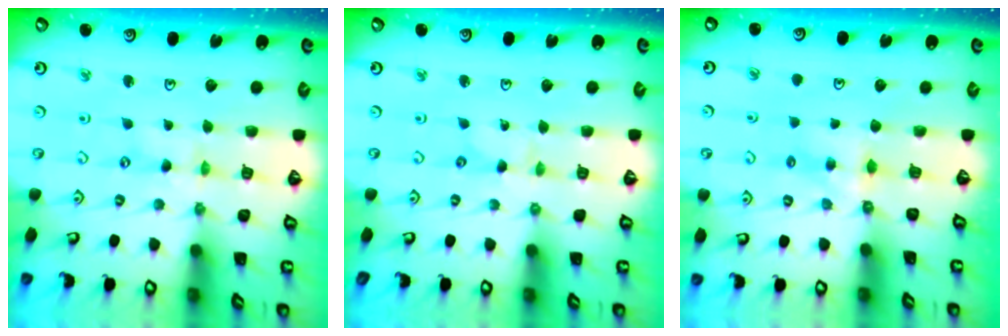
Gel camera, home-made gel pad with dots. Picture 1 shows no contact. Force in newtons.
{"total": 0.0}
{"total": 4.3, "press": 4.3, "slide": 0.4}